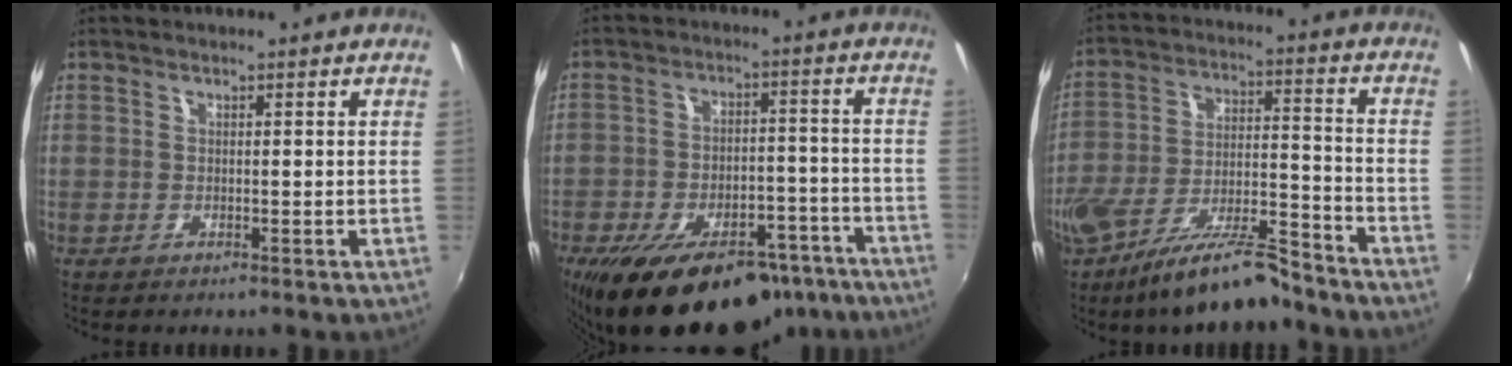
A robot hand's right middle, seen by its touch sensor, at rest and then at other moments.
{"total": 22.5, "force": [-16.5, 10.0, 11.6], "torque": [-0.203, -0.001, -0.219]}
{"total": 15.4, "force": [-11.6, 3.7, 9.4], "torque": [-0.180, -0.018, -0.195]}